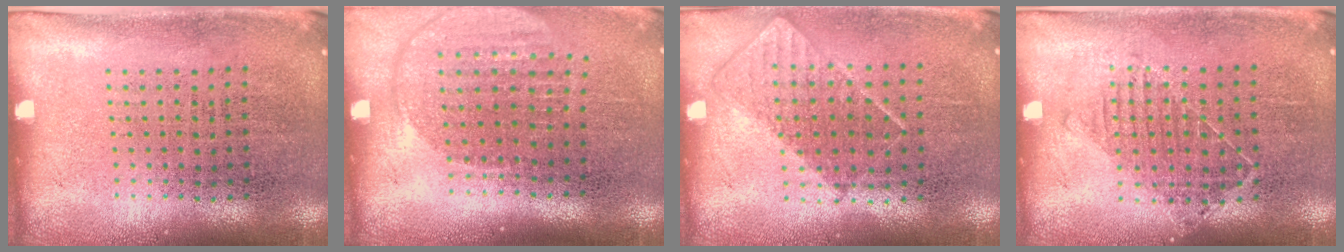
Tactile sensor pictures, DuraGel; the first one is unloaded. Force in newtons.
{"total": 1.7, "press": 1.5, "slide": 0.8}
{"total": 0.8, "press": 0.6, "slide": 0.4}
{"total": 1.1, "press": 0.9, "slide": 0.6}